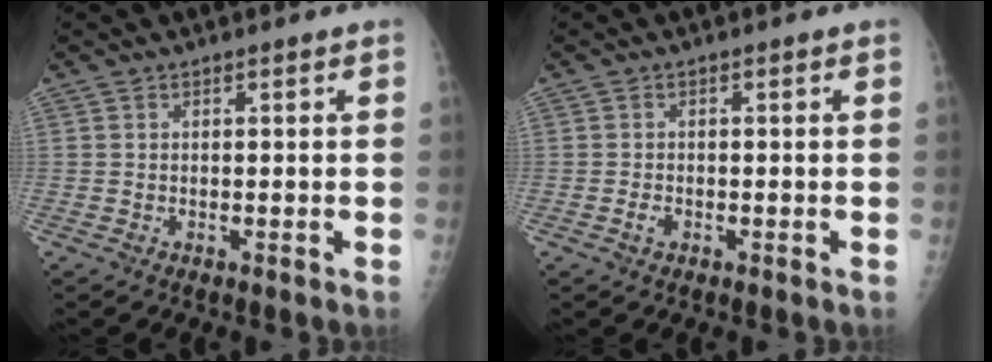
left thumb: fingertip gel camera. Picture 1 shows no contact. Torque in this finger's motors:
{"motor_torque": [-0.36, 0.09, 0.11, 0.03, 0.00]}